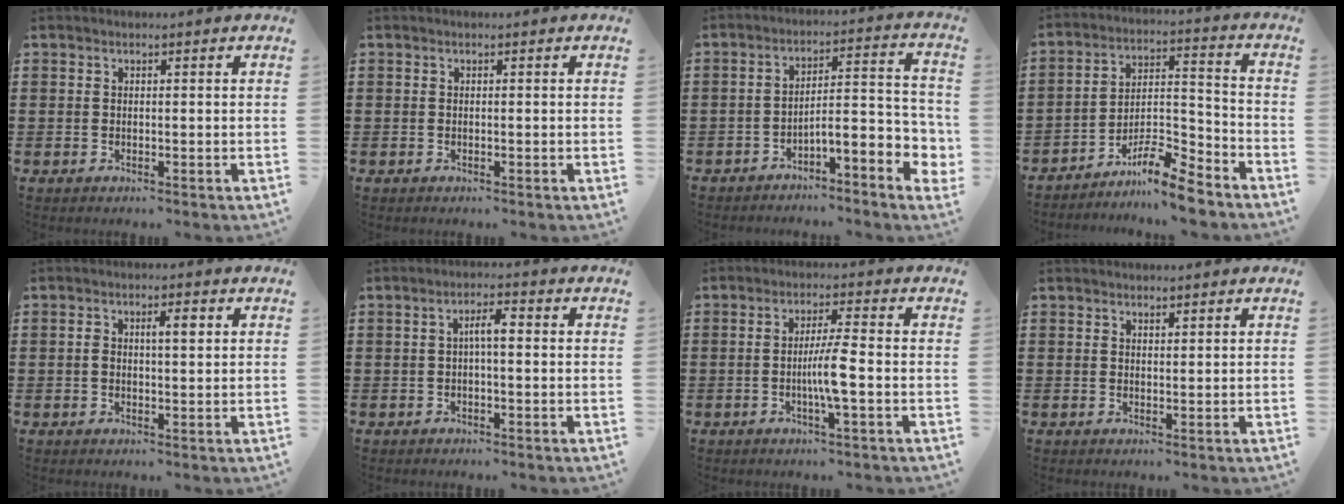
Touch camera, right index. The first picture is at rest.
{"total": 0.0}
{"total": 4.8, "force": [-3.6, 0.7, 3.0], "torque": [-0.047, -0.021, -0.076]}
{"total": 9.0, "force": [-7.5, 1.8, 4.6], "torque": [-0.073, 0.028, -0.140]}
{"total": 3.1, "force": [0.4, 1.0, 2.9], "torque": [-0.048, 0.003, 0.002]}
{"total": 3.1, "force": [-0.1, 0.7, 3.1], "torque": [-0.058, 0.008, -0.006]}
{"total": 5.0, "force": [-1.1, -0.1, 4.8], "torque": [-0.093, -0.008, -0.026]}
{"total": 0.9, "force": [0.8, 0.3, 0.2], "torque": [-0.004, 0.001, 0.016]}